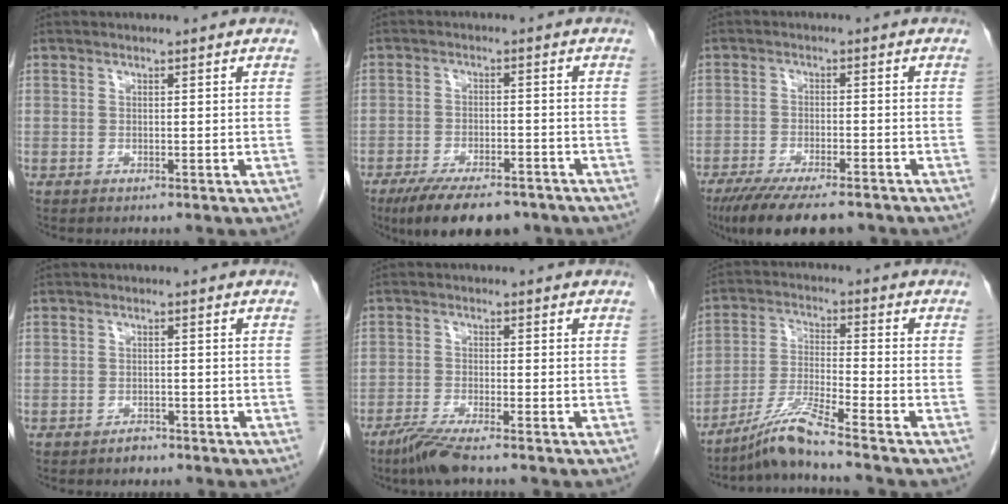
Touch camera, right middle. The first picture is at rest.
{"total": 11.2, "force": [-8.6, 3.8, 6.1], "torque": [-0.093, -0.012, -0.133]}
{"total": 11.9, "force": [-9.3, 2.7, 6.8], "torque": [-0.110, -0.022, -0.146]}
{"total": 1.5, "force": [-1.2, 0.7, 0.4], "torque": [-0.009, 0.002, -0.017]}
{"total": 4.6, "force": [-3.5, -0.1, 2.9], "torque": [-0.064, -0.015, -0.073]}
{"total": 7.3, "force": [-6.1, -1.5, 3.8], "torque": [-0.079, -0.025, -0.120]}